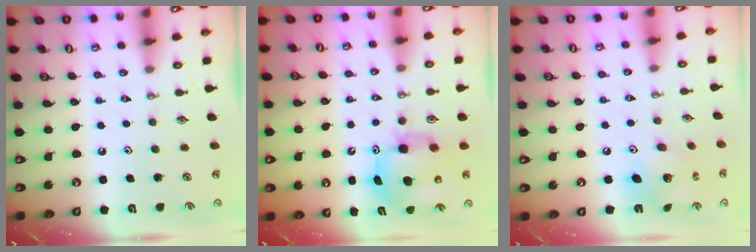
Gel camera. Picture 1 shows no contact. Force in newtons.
{"total": 9.1, "press": 9.1, "slide": 0.6}
{"total": 10.8, "press": 10.7, "slide": 1.0}